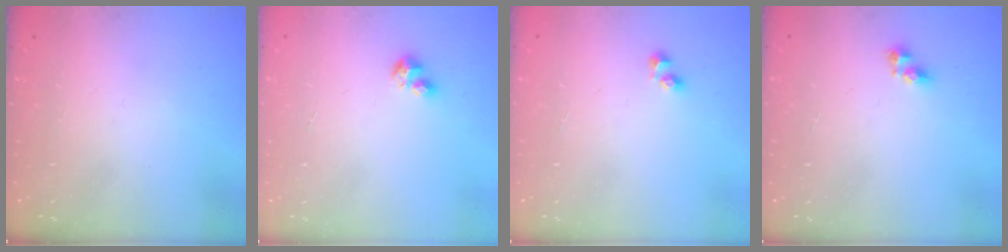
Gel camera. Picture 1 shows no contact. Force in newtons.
{"total": 2.8, "press": 2.8, "slide": 0.2}
{"total": 3.0, "press": 2.7, "slide": 1.3}
{"total": 5.0, "press": 4.9, "slide": 0.6}